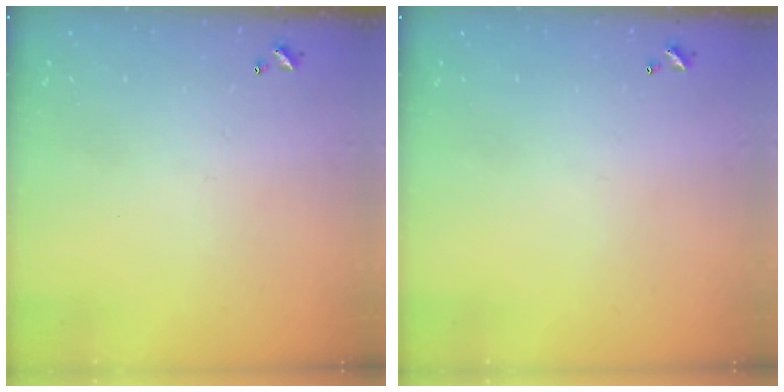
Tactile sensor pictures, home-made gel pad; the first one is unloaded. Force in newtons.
{"total": 0.0}